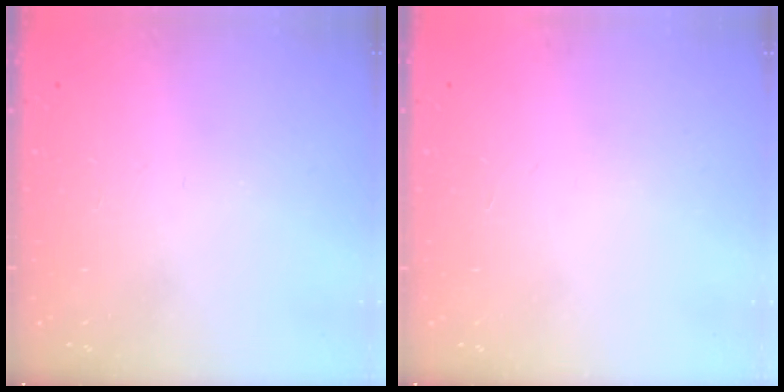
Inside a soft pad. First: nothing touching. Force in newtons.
{"total": 1.5, "press": 1.5, "slide": 0.1}